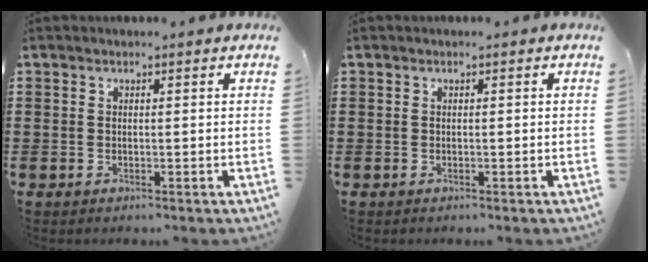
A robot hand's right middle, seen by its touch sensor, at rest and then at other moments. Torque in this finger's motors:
{"motor_torque": [0.00, -0.08, 0.05, -0.01]}